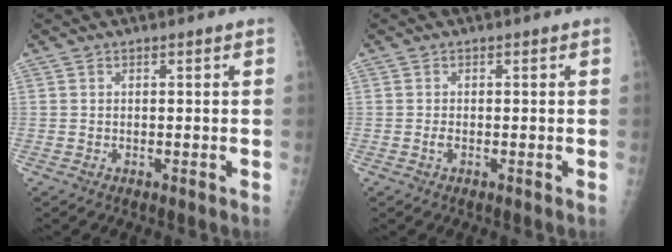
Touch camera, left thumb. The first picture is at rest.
{"total": 0.9, "force": [-0.3, 0.5, 0.7], "torque": [-0.015, -0.001, -0.006]}